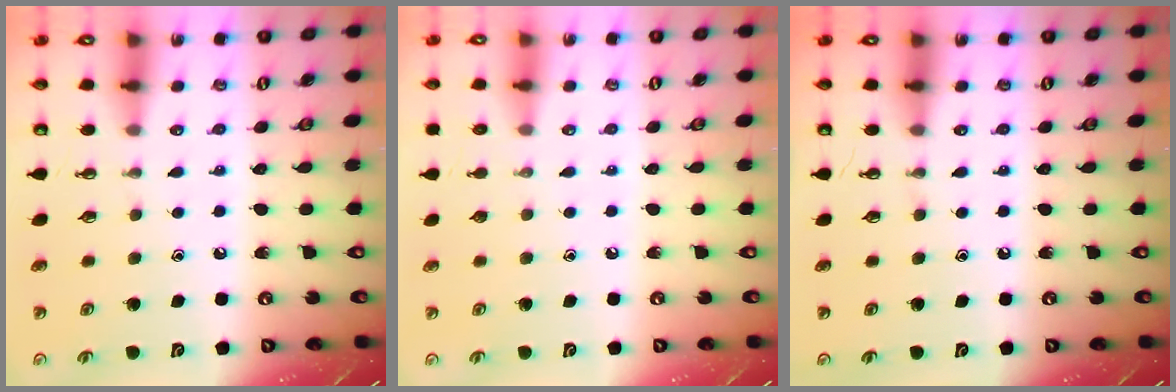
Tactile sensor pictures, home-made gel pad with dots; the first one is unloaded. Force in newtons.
{"total": 0.0}
{"total": 0.0}